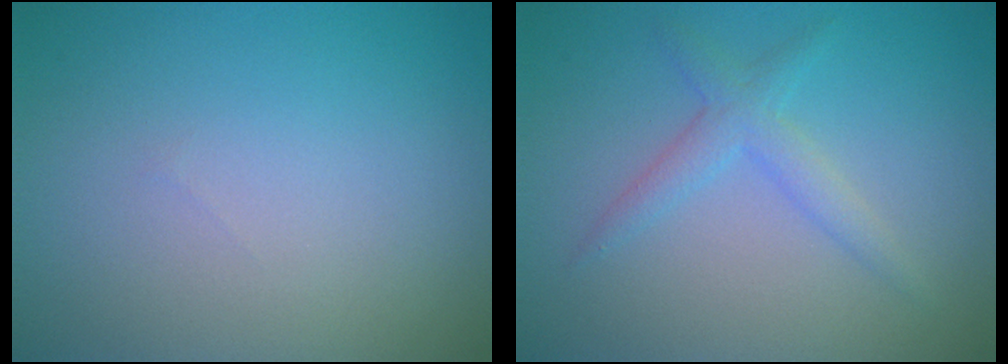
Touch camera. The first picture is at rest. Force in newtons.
{"total": 2.2, "press": 2.2, "slide": 0.1}